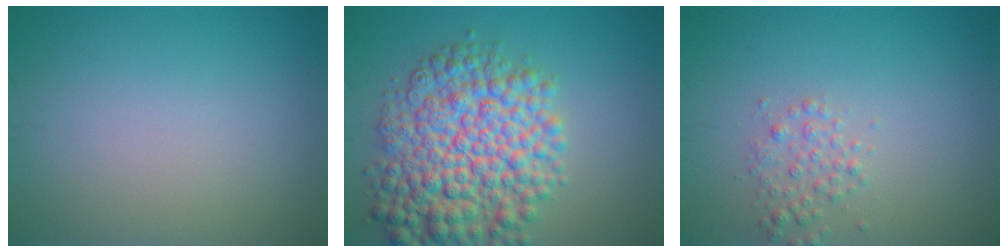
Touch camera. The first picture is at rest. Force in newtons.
{"total": 9.9, "press": 9.9, "slide": 0.2}
{"total": 1.8, "press": 1.8, "slide": 0.0}